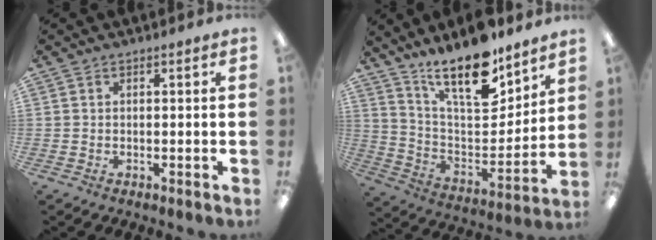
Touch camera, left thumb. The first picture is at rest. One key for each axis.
{"total": 19.1, "fx": 14.4, "fy": 6.4, "fz": 10.8, "tx": -0.189, "ty": -0.101, "tz": 0.250}